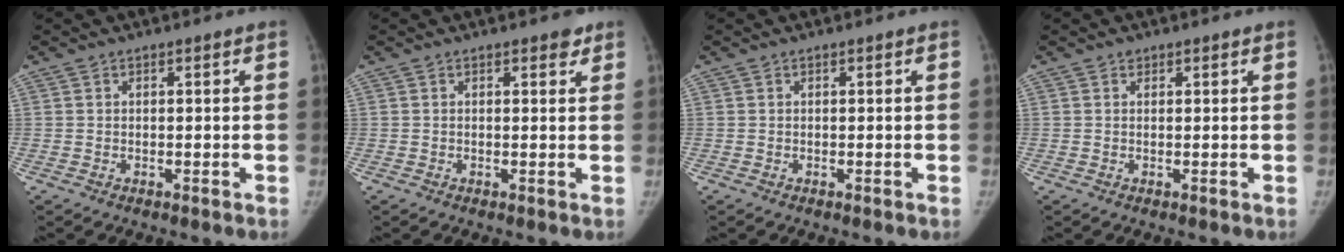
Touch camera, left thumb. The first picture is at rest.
{"total": 1.7, "force": [1.2, 0.9, 0.9], "torque": [0.000, -0.005, 0.012]}
{"total": 0.0}
{"total": 0.8, "force": [0.5, 0.6, 0.1], "torque": [0.005, -0.003, 0.006]}